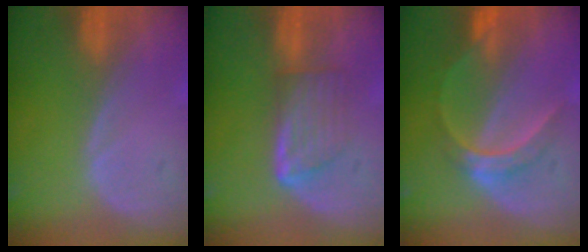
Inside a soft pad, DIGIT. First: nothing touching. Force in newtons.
{"total": 5.8, "press": 5.3, "slide": 2.3}
{"total": 6.3, "press": 5.5, "slide": 3.2}